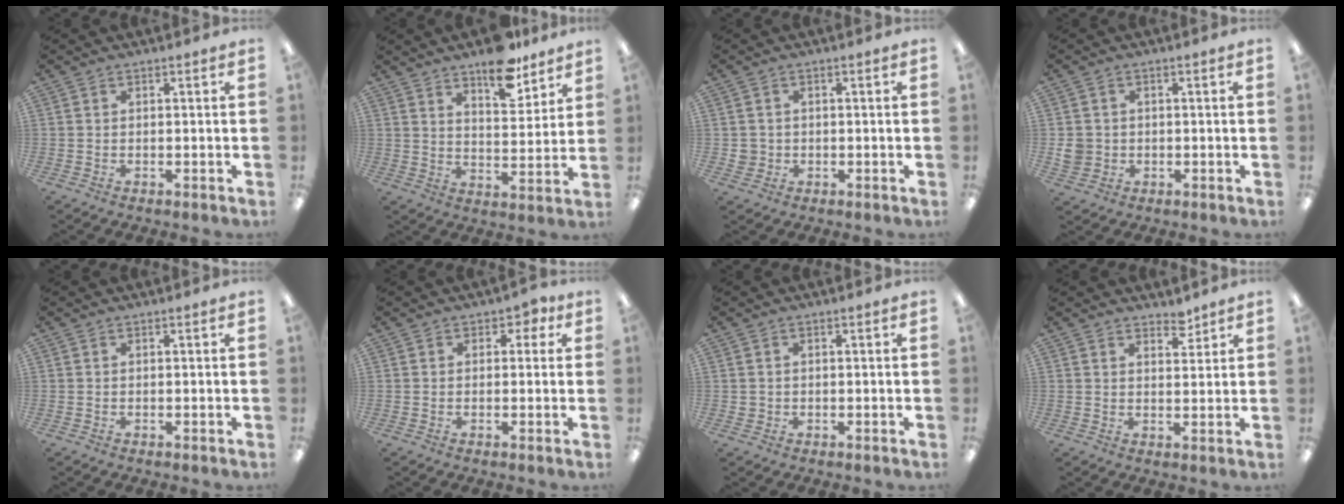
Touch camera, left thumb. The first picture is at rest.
{"total": 10.9, "force": [8.8, 3.9, 5.1], "torque": [-0.054, -0.061, 0.149]}
{"total": 2.7, "force": [-0.3, 2.6, 0.3], "torque": [0.000, 0.000, -0.009]}
{"total": 4.0, "force": [-0.2, 3.8, 1.1], "torque": [-0.021, 0.004, -0.004]}
{"total": 0.0}
{"total": 2.3, "force": [0.7, 1.8, 1.1], "torque": [-0.007, 0.002, 0.007]}
{"total": 1.0, "force": [0.1, 1.0, 0.0], "torque": [0.000, 0.005, -0.001]}
{"total": 3.4, "force": [3.1, 1.2, 0.7], "torque": [0.006, -0.024, 0.053]}